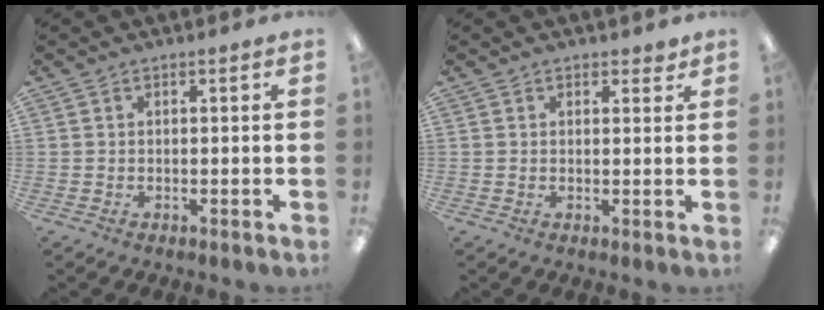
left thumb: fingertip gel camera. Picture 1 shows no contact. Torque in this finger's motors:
{"motor_torque": [-0.28, -0.18, -0.54, 0.09, 0.03]}